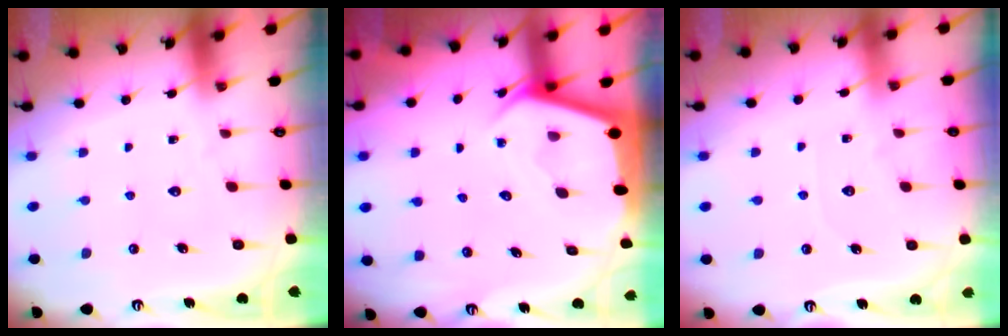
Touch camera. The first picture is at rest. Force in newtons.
{"total": 2.8, "press": 2.8, "slide": 0.2}
{"total": 2.7, "press": 2.7, "slide": 0.3}